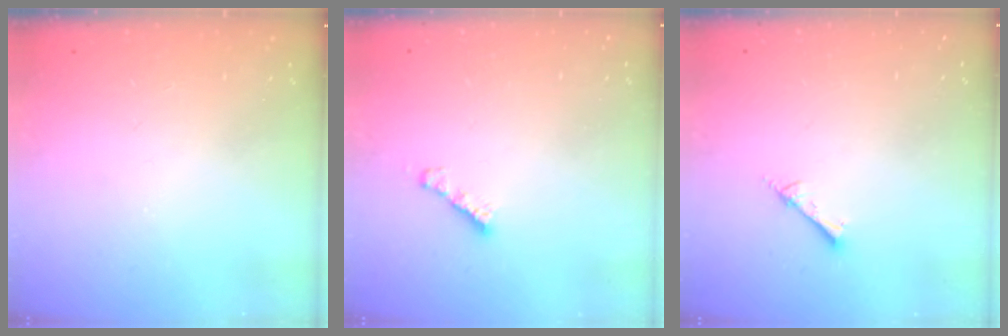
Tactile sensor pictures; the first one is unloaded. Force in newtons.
{"total": 2.7, "press": 2.7, "slide": 0.3}
{"total": 1.5, "press": 1.4, "slide": 0.2}